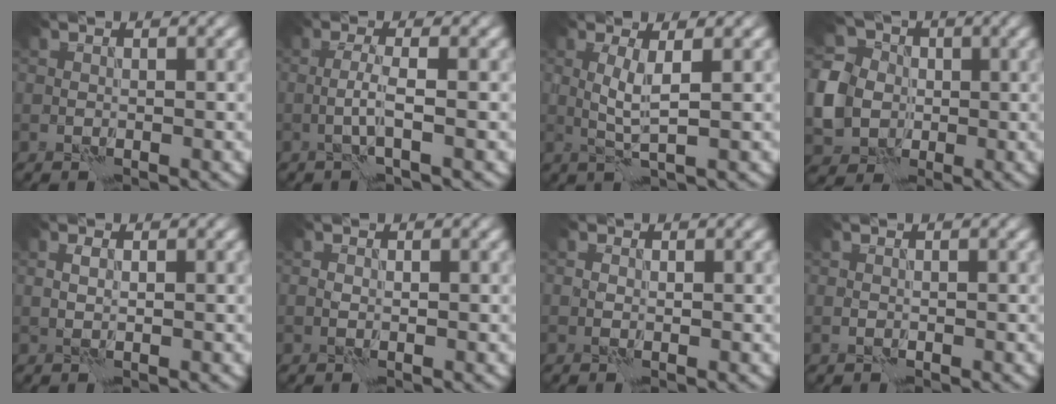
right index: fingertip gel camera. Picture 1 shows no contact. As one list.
[{"total": 2.2, "force": [-0.4, 0.2, 2.1], "torque": [-0.044, 0.003, -0.013]}, {"total": 2.5, "force": [0.5, 0.3, 2.4], "torque": [-0.054, 0.000, 0.010]}, {"total": 6.8, "force": [-0.7, 6.0, 3.2], "torque": [-0.081, 0.007, -0.015]}, {"total": 0.9, "force": [0.3, 0.4, 0.7], "torque": [-0.019, 0.002, 0.004]}, {"total": 0.6, "force": [0.0, 0.5, 0.4], "torque": [-0.011, -0.002, -0.001]}, {"total": 0.5, "force": [0.0, 0.5, 0.2], "torque": [-0.004, 0.001, -0.001]}, {"total": 0.0}]